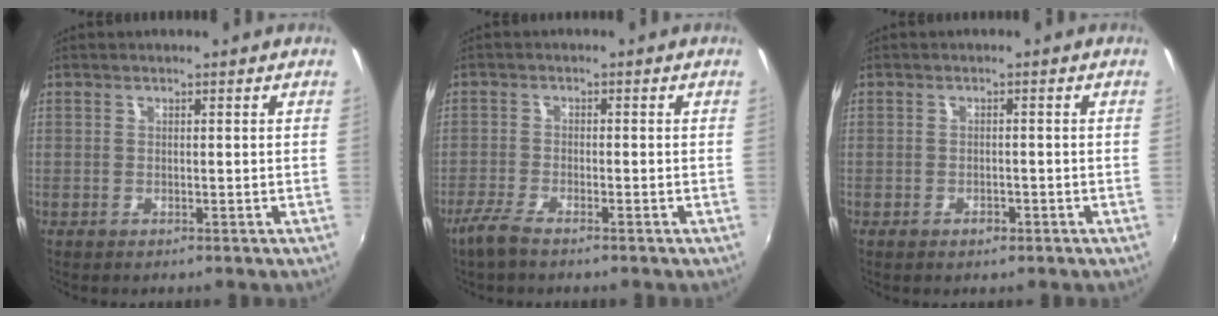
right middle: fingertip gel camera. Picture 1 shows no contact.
{"total": 4.0, "force": [-3.1, 0.5, 2.4], "torque": [-0.069, -0.006, -0.064]}
{"total": 1.7, "force": [-1.1, 0.8, 0.9], "torque": [-0.016, -0.001, -0.017]}